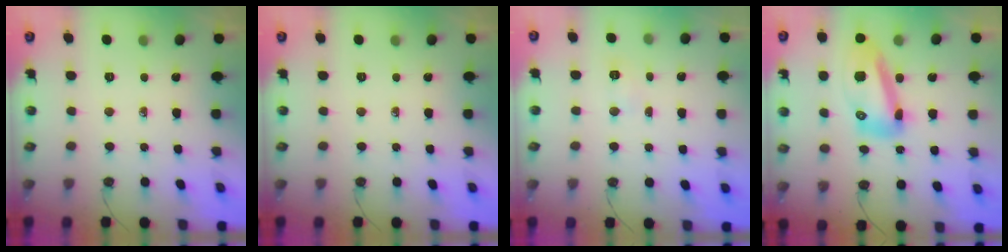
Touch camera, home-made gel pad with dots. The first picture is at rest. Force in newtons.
{"total": 0.0}
{"total": 3.7, "press": 3.7, "slide": 0.6}
{"total": 15.2, "press": 15.1, "slide": 2.0}